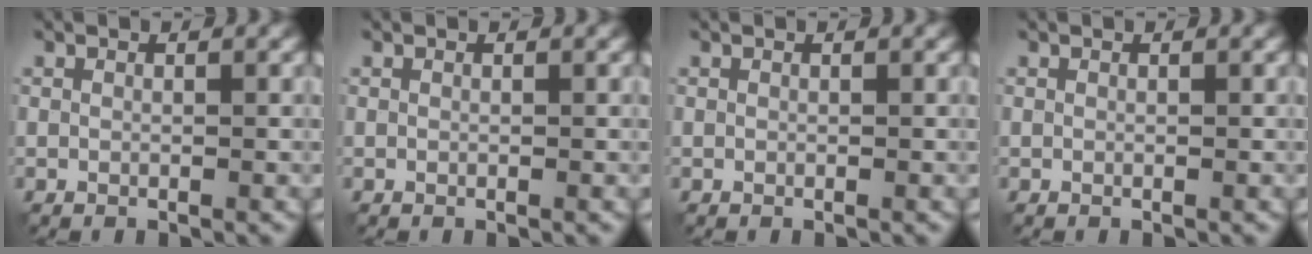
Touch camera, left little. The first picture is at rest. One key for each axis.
{"total": 0.0}
{"total": 0.0}
{"total": 0.0}